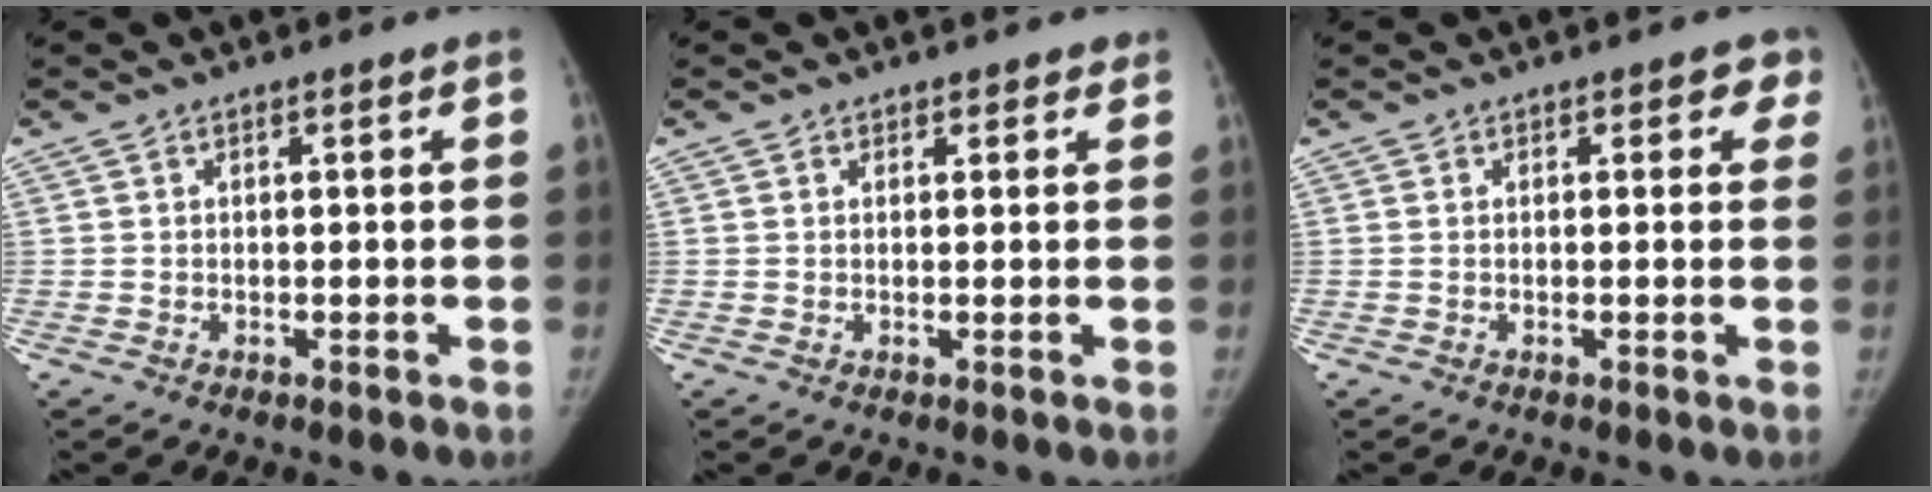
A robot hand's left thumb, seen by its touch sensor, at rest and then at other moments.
{"total": 1.4, "force": [1.0, 1.0, 0.0], "torque": [0.019, -0.004, 0.006]}
{"total": 2.6, "force": [1.3, 1.7, 1.5], "torque": [0.017, 0.000, 0.005]}